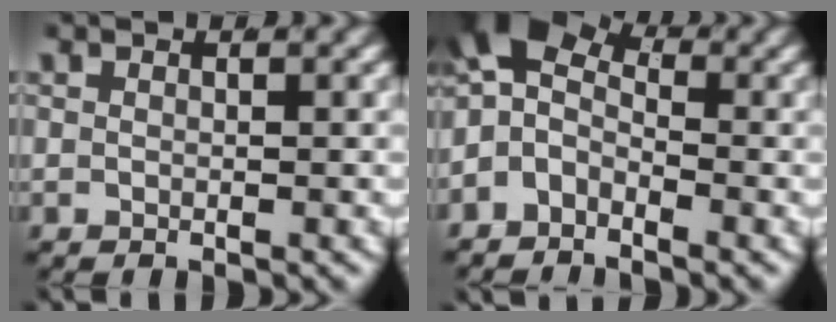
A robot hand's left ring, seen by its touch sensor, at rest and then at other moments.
{"total": 9.1, "force": [1.9, 7.6, 4.5], "torque": [-0.105, -0.006, 0.011]}